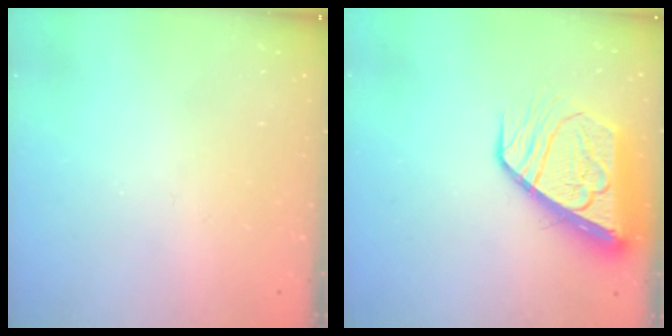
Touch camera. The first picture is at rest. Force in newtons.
{"total": 11.4, "press": 11.3, "slide": 1.4}